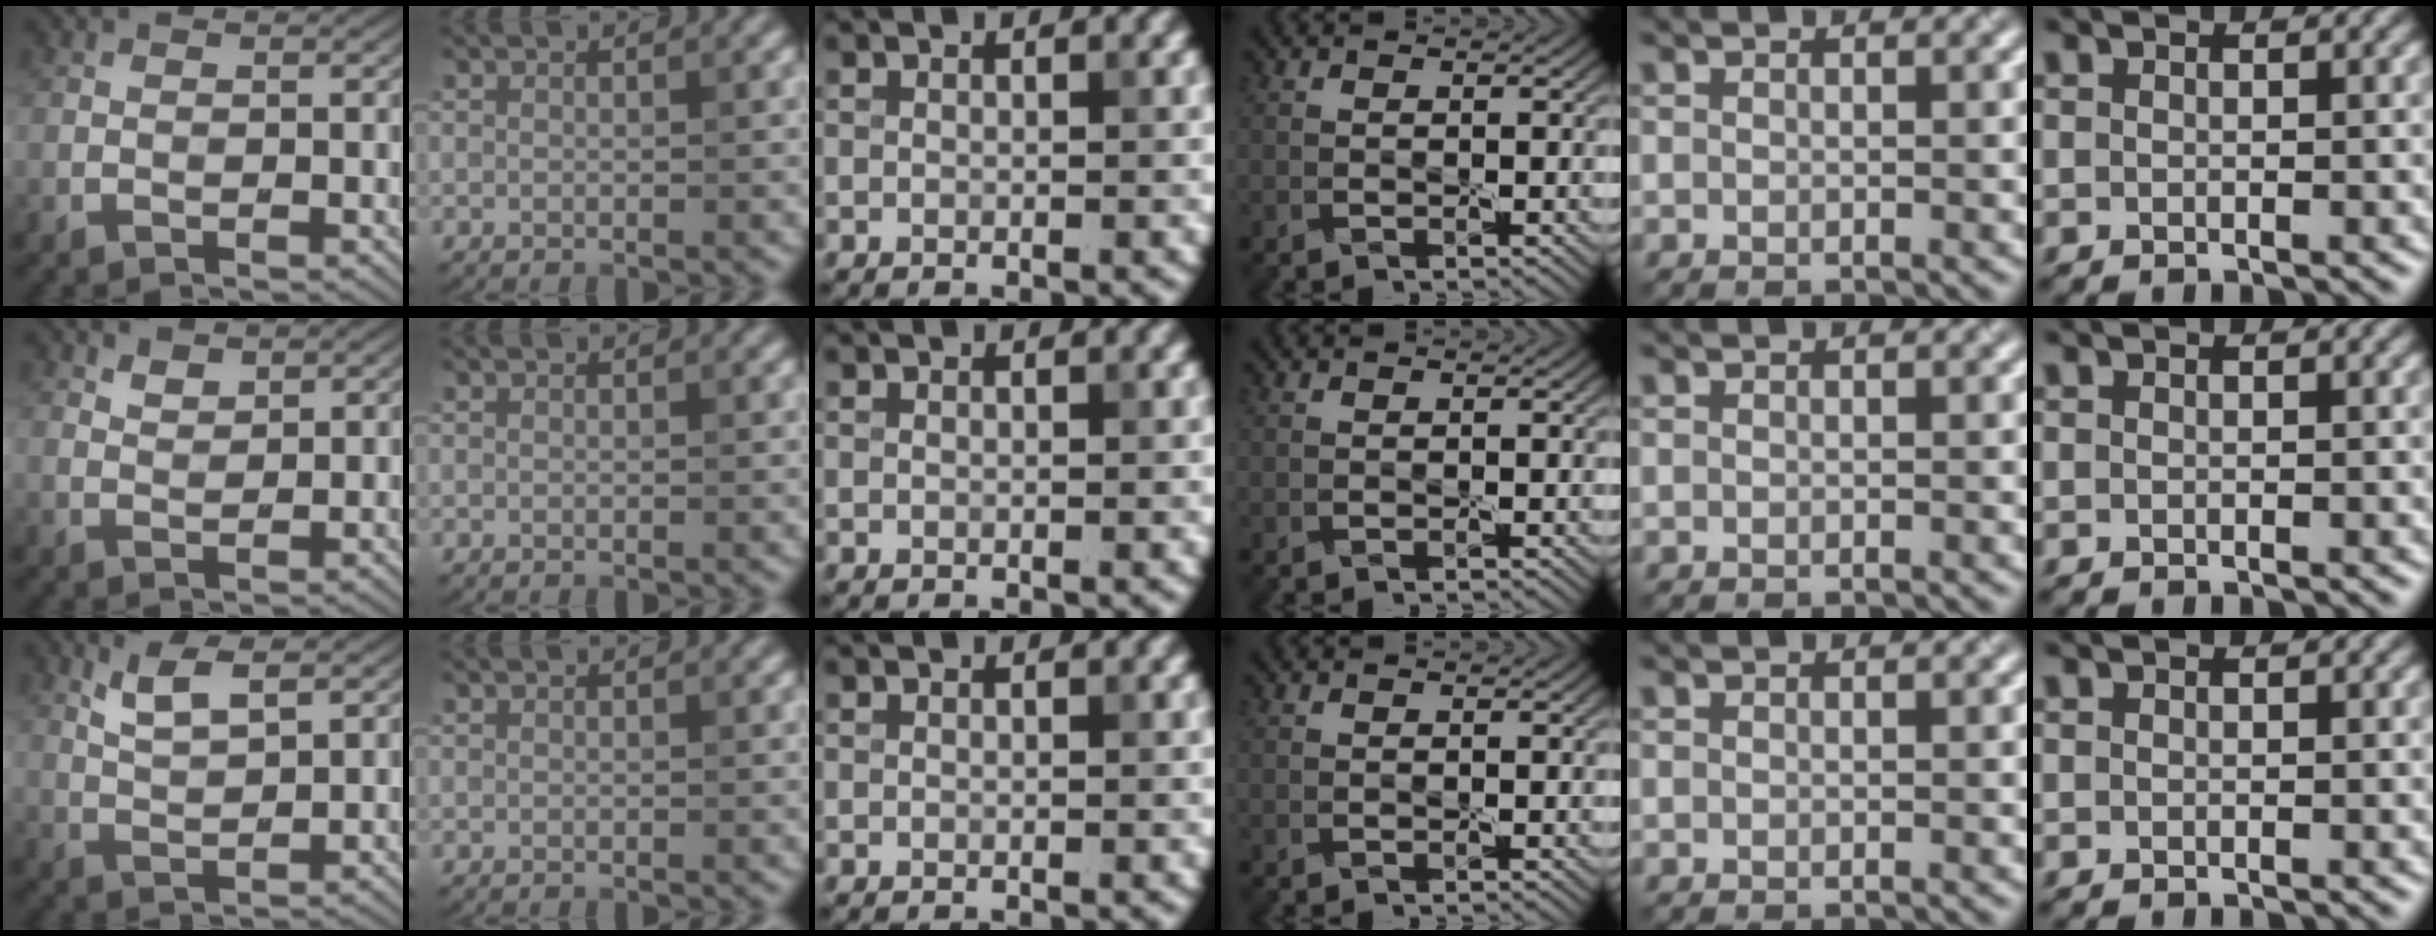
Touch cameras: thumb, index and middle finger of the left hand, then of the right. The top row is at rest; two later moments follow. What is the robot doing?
{"motion": "peel", "object": "bandage"}